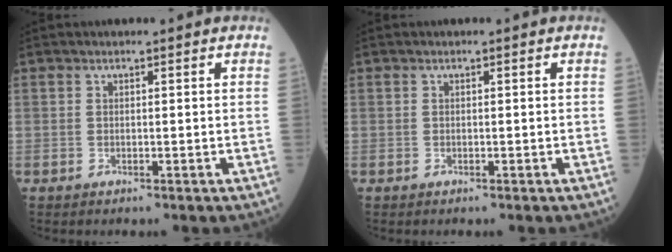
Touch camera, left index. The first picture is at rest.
{"total": 0.0}